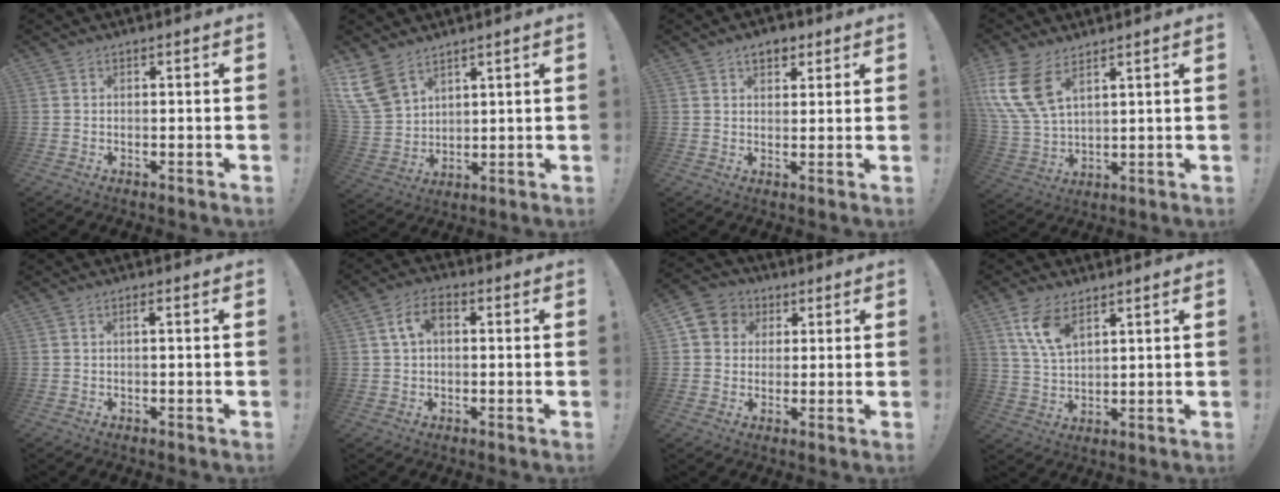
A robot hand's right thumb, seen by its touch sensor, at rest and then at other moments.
{"total": 11.7, "force": [8.1, 6.8, 5.2], "torque": [-0.109, -0.047, 0.160]}
{"total": 5.0, "force": [2.9, 3.2, 2.4], "torque": [-0.024, -0.007, 0.050]}
{"total": 12.8, "force": [6.9, 6.8, 8.4], "torque": [-0.190, -0.031, 0.132]}
{"total": 1.2, "force": [0.1, -0.1, 1.2], "torque": [-0.020, 0.001, -0.002]}
{"total": 6.4, "force": [1.3, 4.0, 4.8], "torque": [-0.086, 0.009, 0.022]}
{"total": 7.5, "force": [1.7, 6.9, 2.4], "torque": [-0.043, -0.002, 0.036]}
{"total": 9.5, "force": [5.6, 4.6, 6.1], "torque": [-0.121, -0.018, 0.105]}